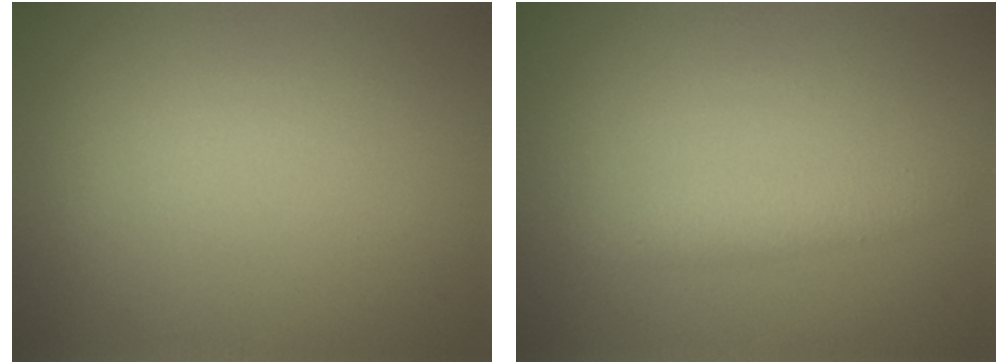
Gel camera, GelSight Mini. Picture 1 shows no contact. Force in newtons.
{"total": 1.4, "press": 1.4, "slide": 0.0}